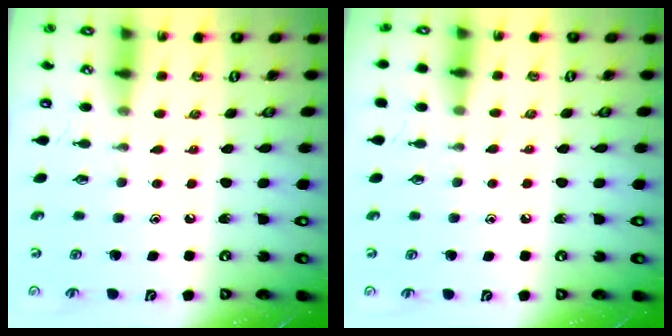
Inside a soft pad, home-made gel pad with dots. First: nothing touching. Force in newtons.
{"total": 3.5, "press": 3.5, "slide": 0.5}